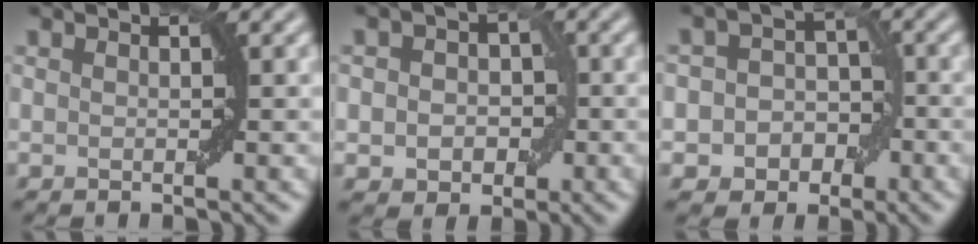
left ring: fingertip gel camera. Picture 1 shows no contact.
{"total": 4.0, "force": [-0.3, 3.3, 2.3], "torque": [-0.012, 0.003, -0.014]}
{"total": 5.3, "force": [-1.7, 4.6, 1.8], "torque": [-0.004, 0.020, -0.046]}